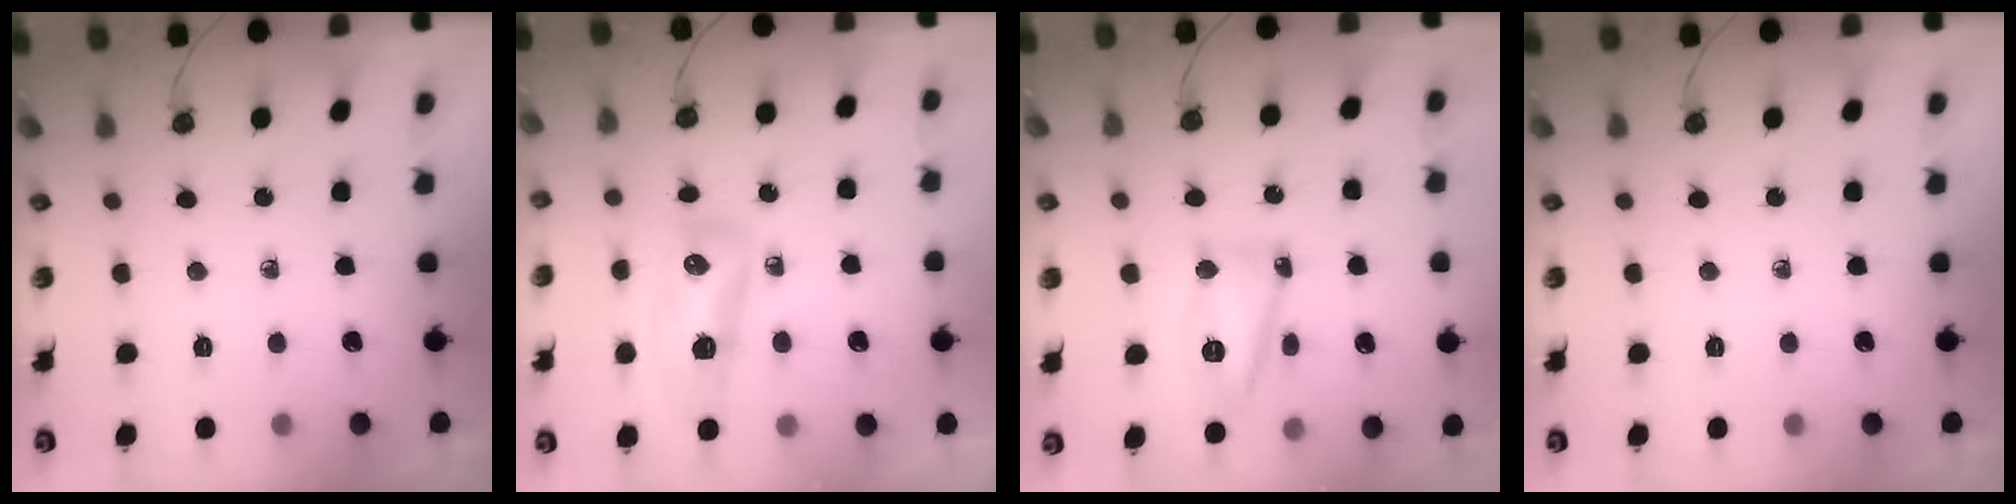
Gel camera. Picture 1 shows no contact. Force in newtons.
{"total": 13.9, "press": 11.8, "slide": 7.2}
{"total": 12.7, "press": 12.6, "slide": 1.4}
{"total": 0.0}